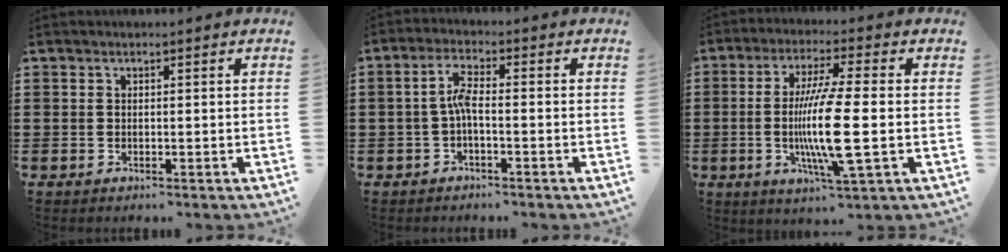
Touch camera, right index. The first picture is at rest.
{"total": 3.7, "force": [-0.9, 1.0, 3.5], "torque": [-0.074, 0.004, -0.020]}
{"total": 11.4, "force": [-1.6, 1.1, 11.2], "torque": [-0.224, -0.020, -0.038]}